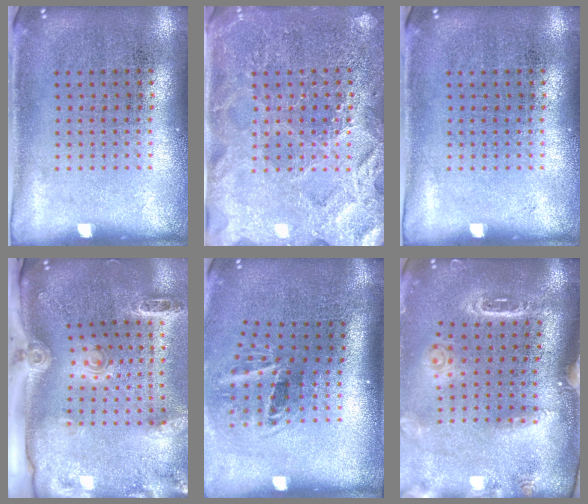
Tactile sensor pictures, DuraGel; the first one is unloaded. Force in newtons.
{"total": 3.6, "press": 3.5, "slide": 1.0}
{"total": 0.0}
{"total": 2.9, "press": 2.0, "slide": 2.1}
{"total": 2.0, "press": 1.2, "slide": 1.6}
{"total": 1.8, "press": 1.7, "slide": 0.6}